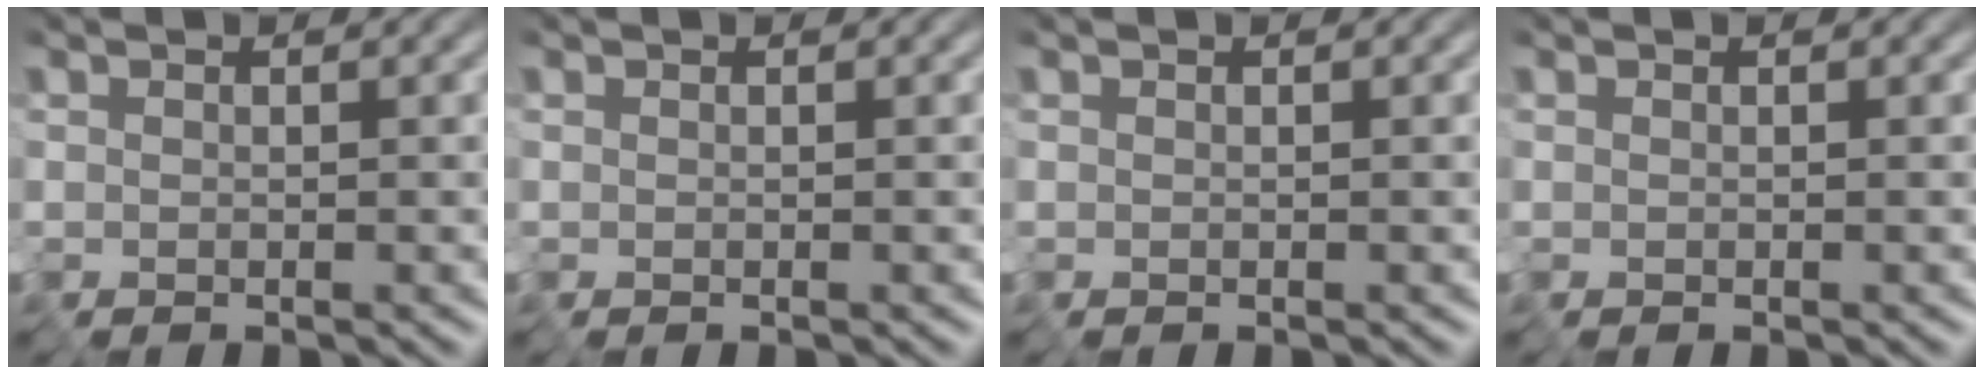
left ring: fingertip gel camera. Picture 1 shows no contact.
{"total": 0.0}
{"total": 0.0}
{"total": 0.0}